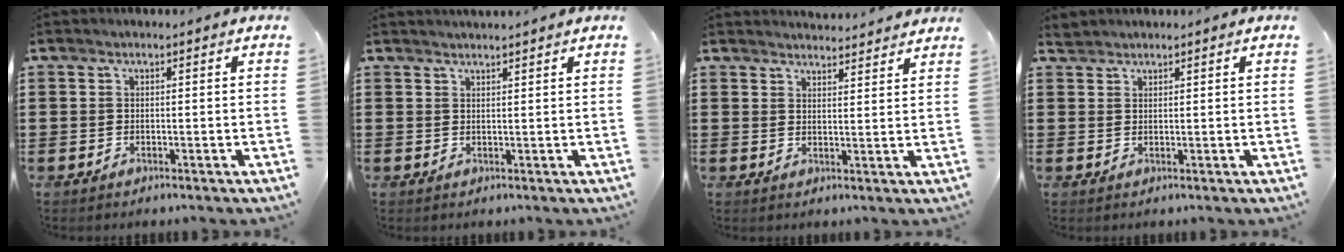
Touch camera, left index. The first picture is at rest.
{"total": 1.1, "force": [1.1, 0.0, 0.0], "torque": [-0.001, -0.002, 0.023]}
{"total": 3.0, "force": [3.0, 0.1, -0.1], "torque": [0.001, -0.016, 0.054]}
{"total": 1.2, "force": [1.2, 0.3, 0.0], "torque": [-0.005, 0.001, 0.024]}